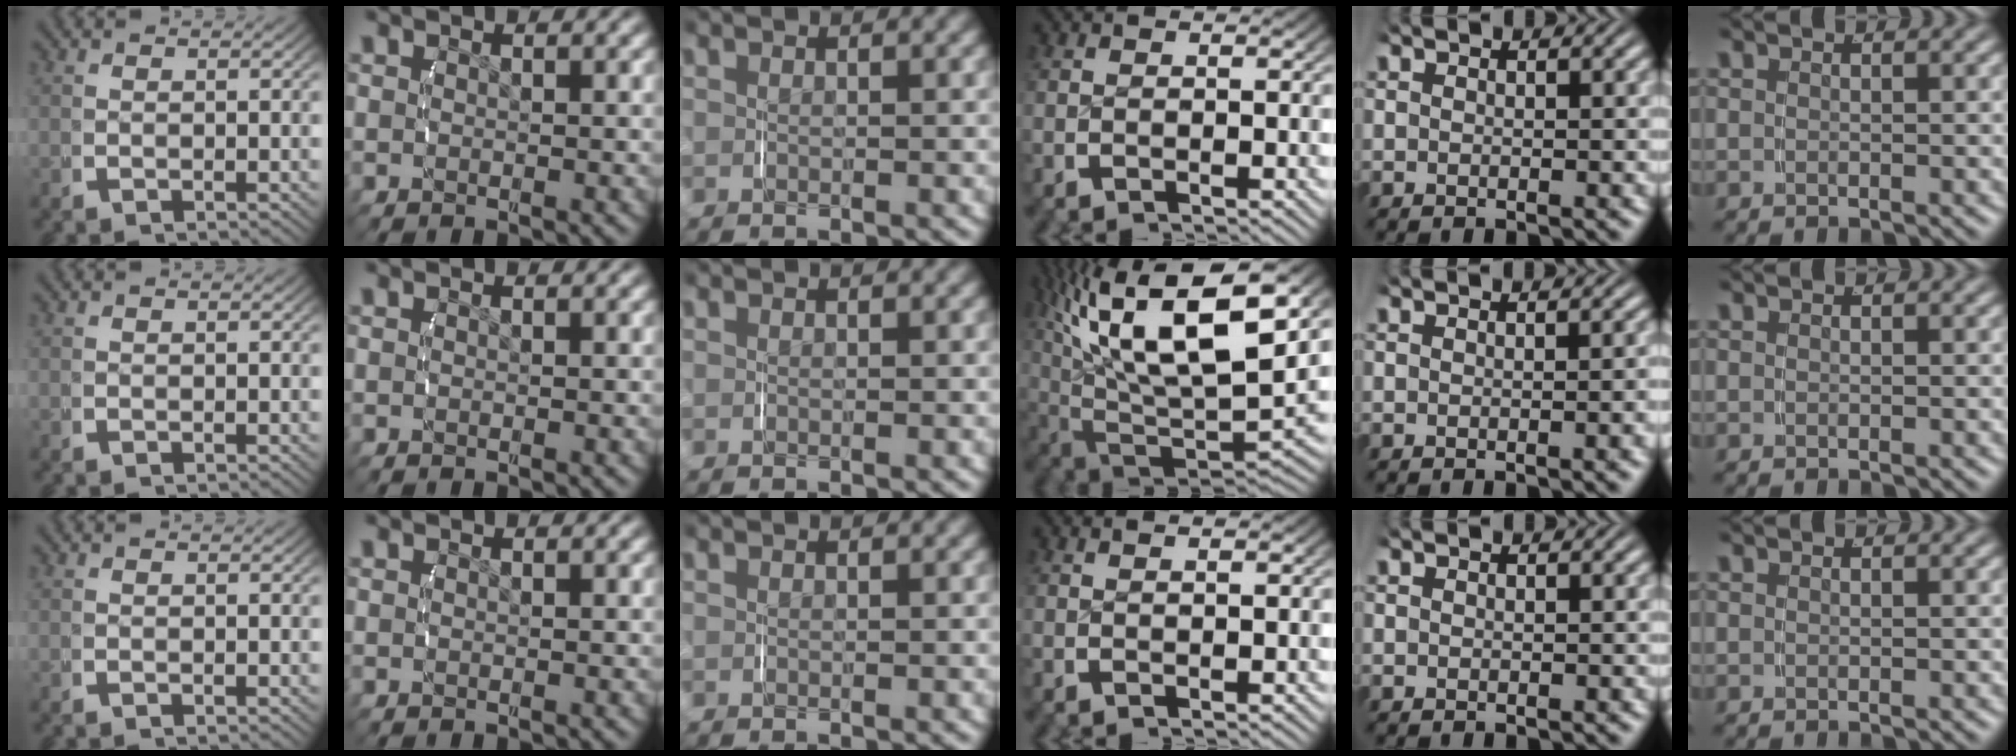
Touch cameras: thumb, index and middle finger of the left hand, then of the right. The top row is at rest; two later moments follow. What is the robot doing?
{"motion": "lift_and_place", "object": "string"}